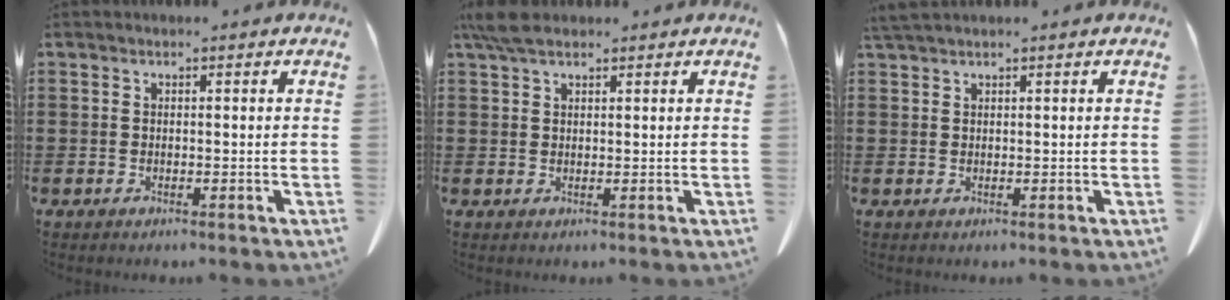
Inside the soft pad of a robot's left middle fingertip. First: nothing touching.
{"total": 4.0, "force": [2.7, 1.3, 2.5], "torque": [-0.057, 0.004, 0.053]}
{"total": 1.4, "force": [1.3, -0.1, 0.6], "torque": [-0.015, -0.003, 0.026]}